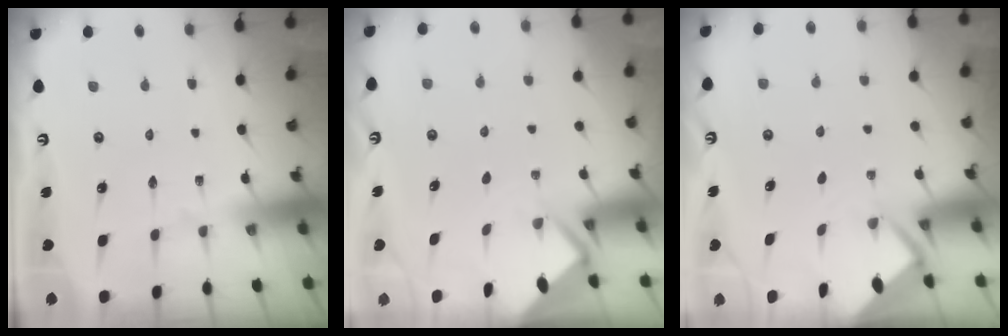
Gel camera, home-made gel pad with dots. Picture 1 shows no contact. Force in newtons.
{"total": 2.9, "press": 2.9, "slide": 0.4}
{"total": 2.3, "press": 2.3, "slide": 0.1}